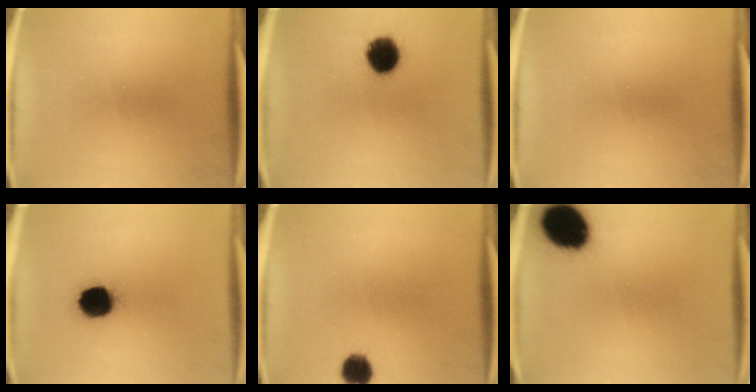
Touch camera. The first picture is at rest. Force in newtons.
{"total": 10.1}
{"total": 0.0}
{"total": 11.9}
{"total": 5.0}
{"total": 15.4}